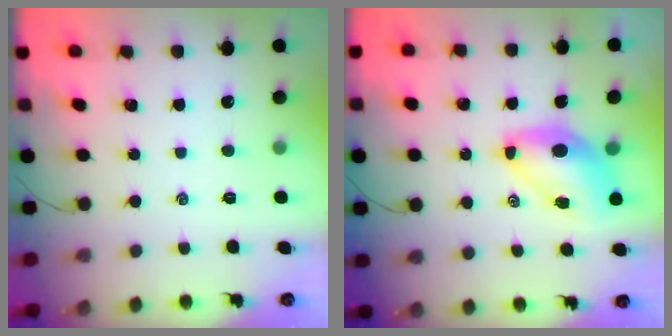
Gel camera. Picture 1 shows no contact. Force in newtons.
{"total": 8.0, "press": 7.8, "slide": 2.0}